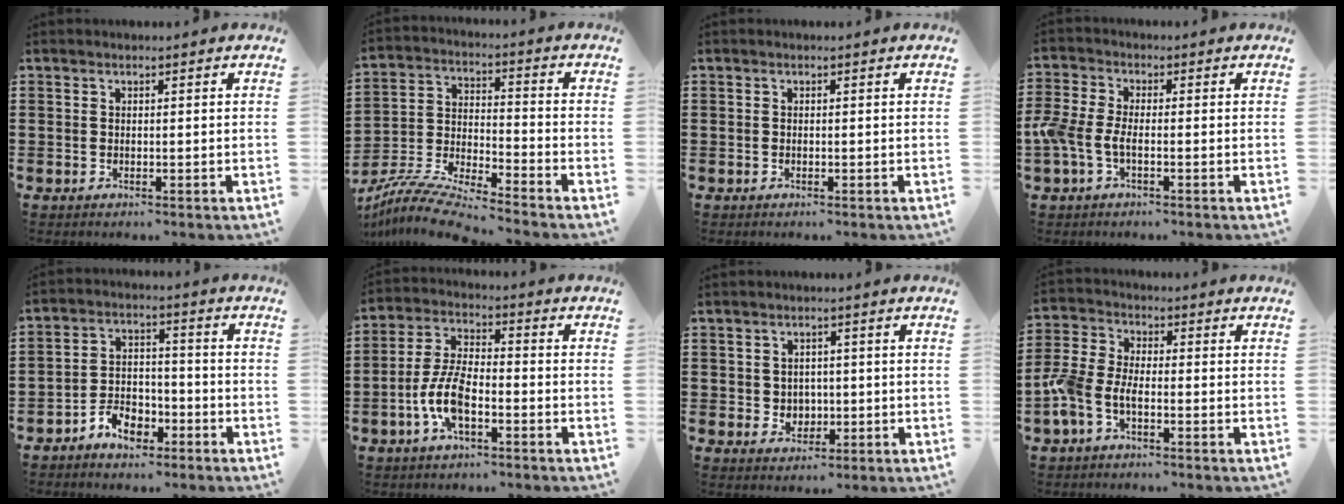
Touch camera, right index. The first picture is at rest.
{"total": 9.2, "force": [-8.7, 0.1, 3.0], "torque": [-0.073, 0.002, -0.176]}
{"total": 0.0}
{"total": 4.1, "force": [-1.5, 1.7, 3.5], "torque": [-0.095, -0.009, -0.036]}
{"total": 5.4, "force": [-4.0, 2.9, 2.0], "torque": [-0.042, 0.016, -0.076]}
{"total": 7.7, "force": [-3.0, 3.1, 6.4], "torque": [-0.155, -0.004, -0.064]}
{"total": 2.5, "force": [0.1, 2.4, 0.7], "torque": [-0.017, 0.005, -0.005]}
{"total": 4.9, "force": [-2.7, 2.3, 3.5], "torque": [-0.104, -0.005, -0.060]}